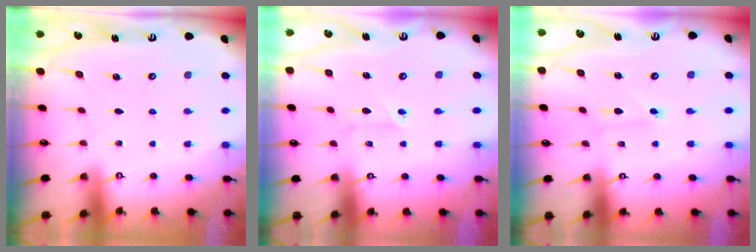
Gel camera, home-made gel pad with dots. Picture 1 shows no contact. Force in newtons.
{"total": 2.7, "press": 2.5, "slide": 1.0}
{"total": 1.7, "press": 1.7, "slide": 0.2}